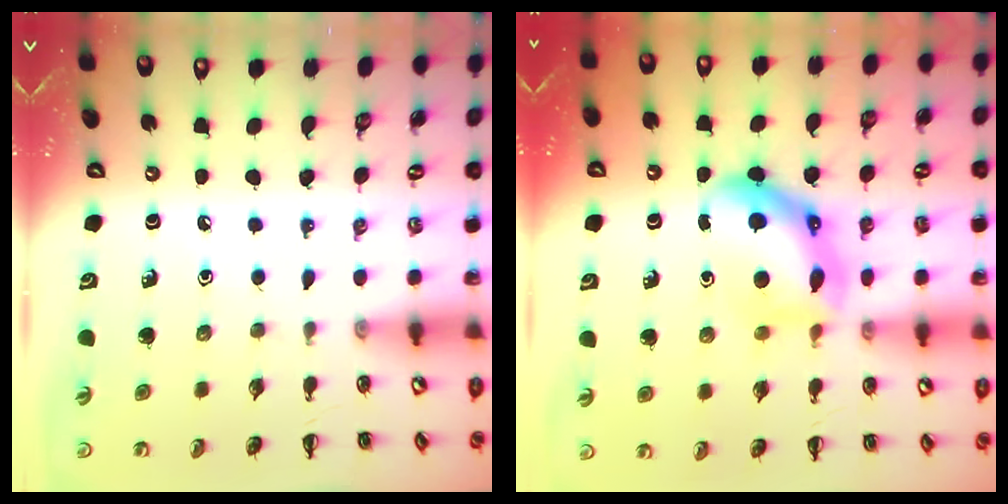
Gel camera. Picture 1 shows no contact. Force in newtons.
{"total": 11.6, "press": 11.6, "slide": 0.2}